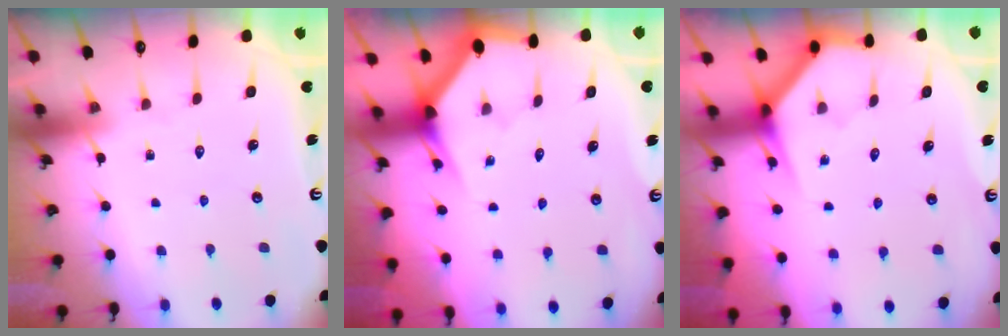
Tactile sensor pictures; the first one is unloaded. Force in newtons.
{"total": 3.0, "press": 3.0, "slide": 0.1}
{"total": 3.9, "press": 3.9, "slide": 0.2}